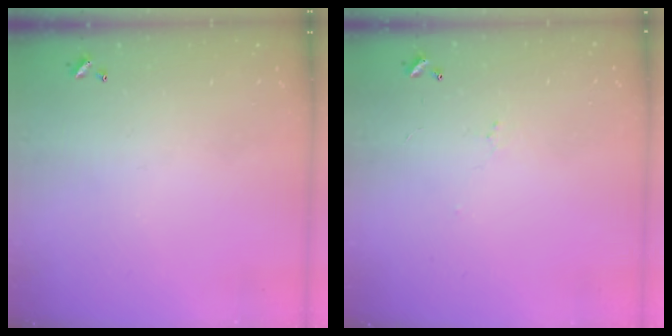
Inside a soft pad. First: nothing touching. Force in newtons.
{"total": 1.9, "press": 1.8, "slide": 0.6}